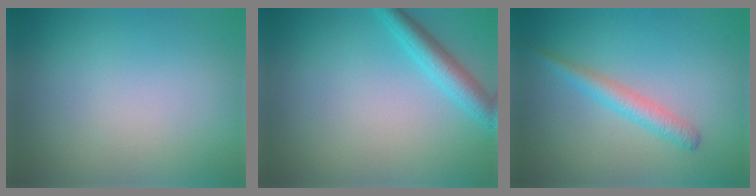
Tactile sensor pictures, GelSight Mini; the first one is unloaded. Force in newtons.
{"total": 3.0, "press": 3.0, "slide": 0.2}
{"total": 2.3, "press": 2.3, "slide": 0.0}